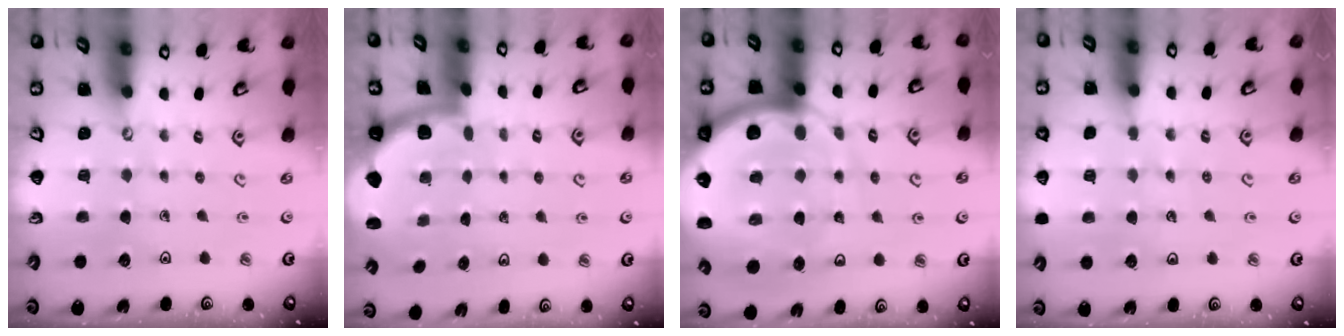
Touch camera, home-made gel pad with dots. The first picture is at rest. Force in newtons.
{"total": 1.7, "press": 1.7, "slide": 0.3}
{"total": 17.4, "press": 17.3, "slide": 2.0}
{"total": 4.5, "press": 4.0, "slide": 2.0}